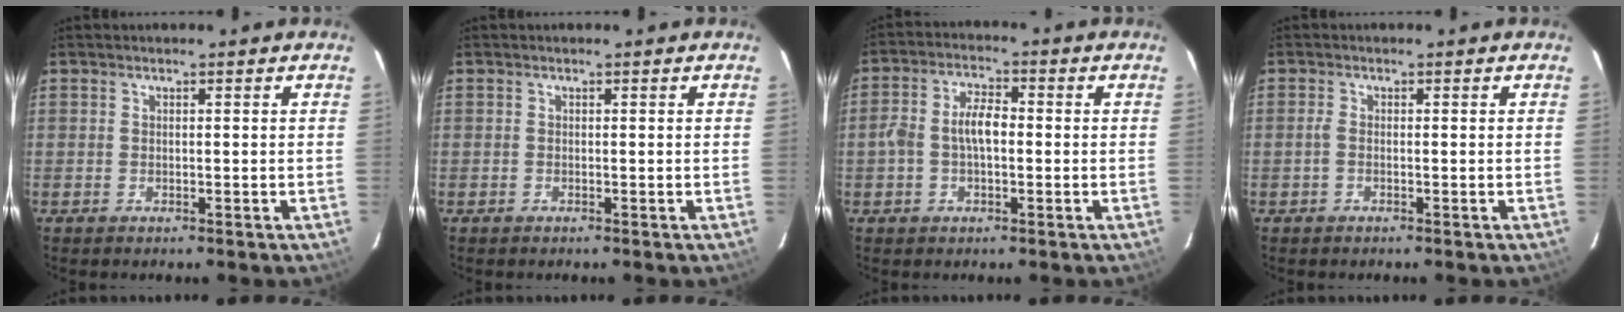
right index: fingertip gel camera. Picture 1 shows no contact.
{"total": 0.0}
{"total": 5.9, "force": [-0.6, 3.2, 5.0], "torque": [-0.100, 0.016, -0.010]}
{"total": 1.0, "force": [-0.3, 0.4, 0.9], "torque": [-0.021, 0.001, -0.008]}